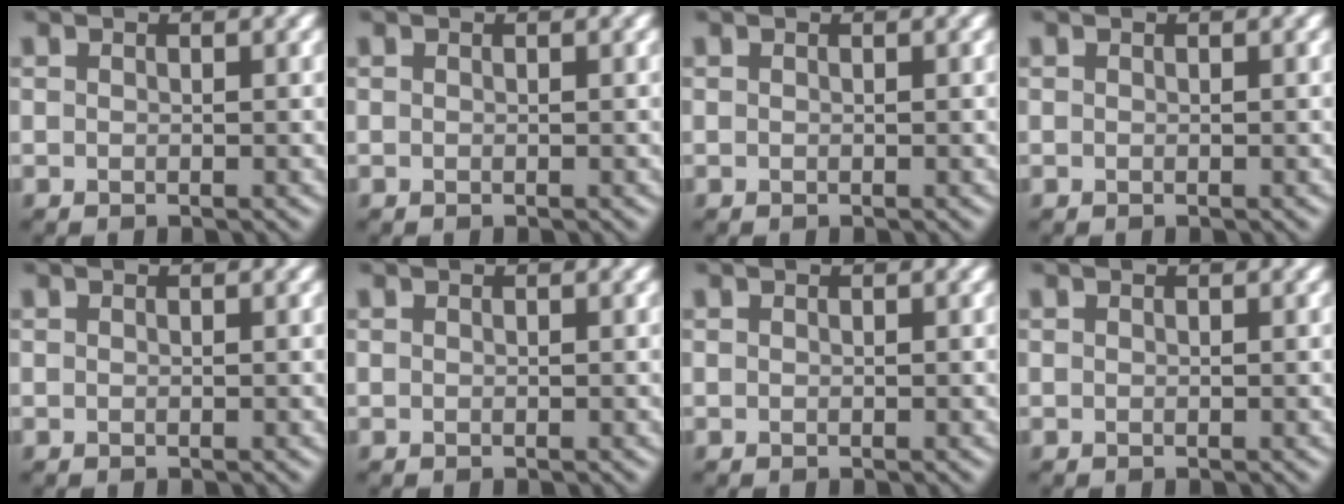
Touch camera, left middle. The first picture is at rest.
{"total": 0.0}
{"total": 0.0}
{"total": 0.0}
{"total": 0.0}
{"total": 0.0}
{"total": 0.0}
{"total": 0.0}